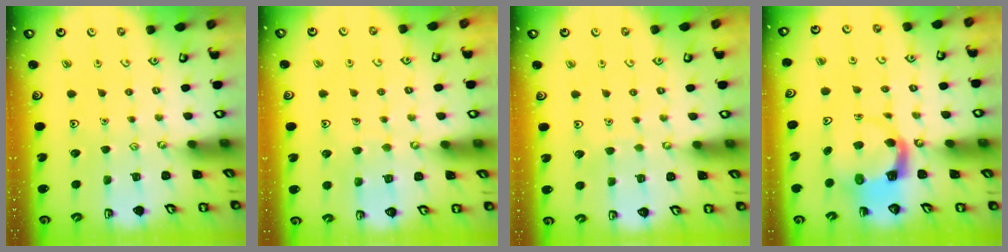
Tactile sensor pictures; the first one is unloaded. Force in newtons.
{"total": 4.7, "press": 4.6, "slide": 0.4}
{"total": 1.4, "press": 1.4, "slide": 0.1}
{"total": 4.0, "press": 4.0, "slide": 0.6}